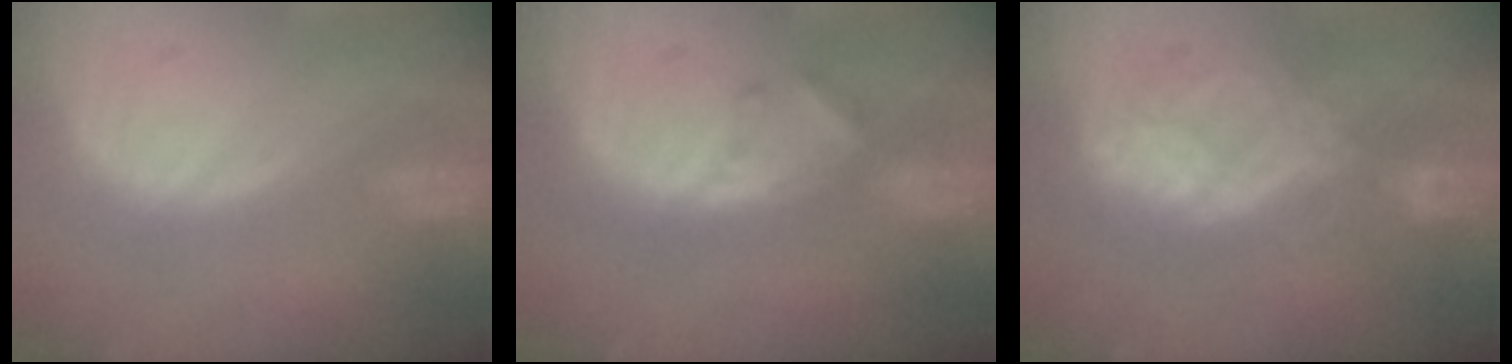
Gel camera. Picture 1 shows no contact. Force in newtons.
{"total": 2.8, "press": 2.7, "slide": 0.4}
{"total": 7.8, "press": 7.3, "slide": 2.8}